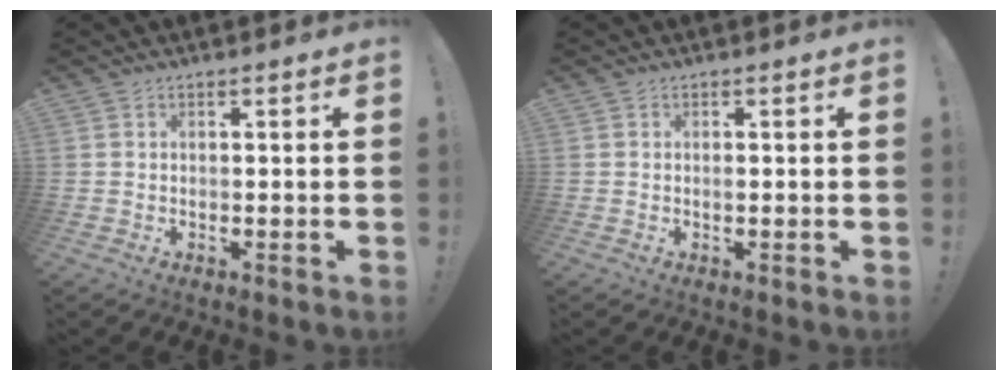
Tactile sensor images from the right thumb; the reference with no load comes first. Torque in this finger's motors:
{"motor_torque": [0.29, 0.24, 0.72, 0.07, -0.02]}